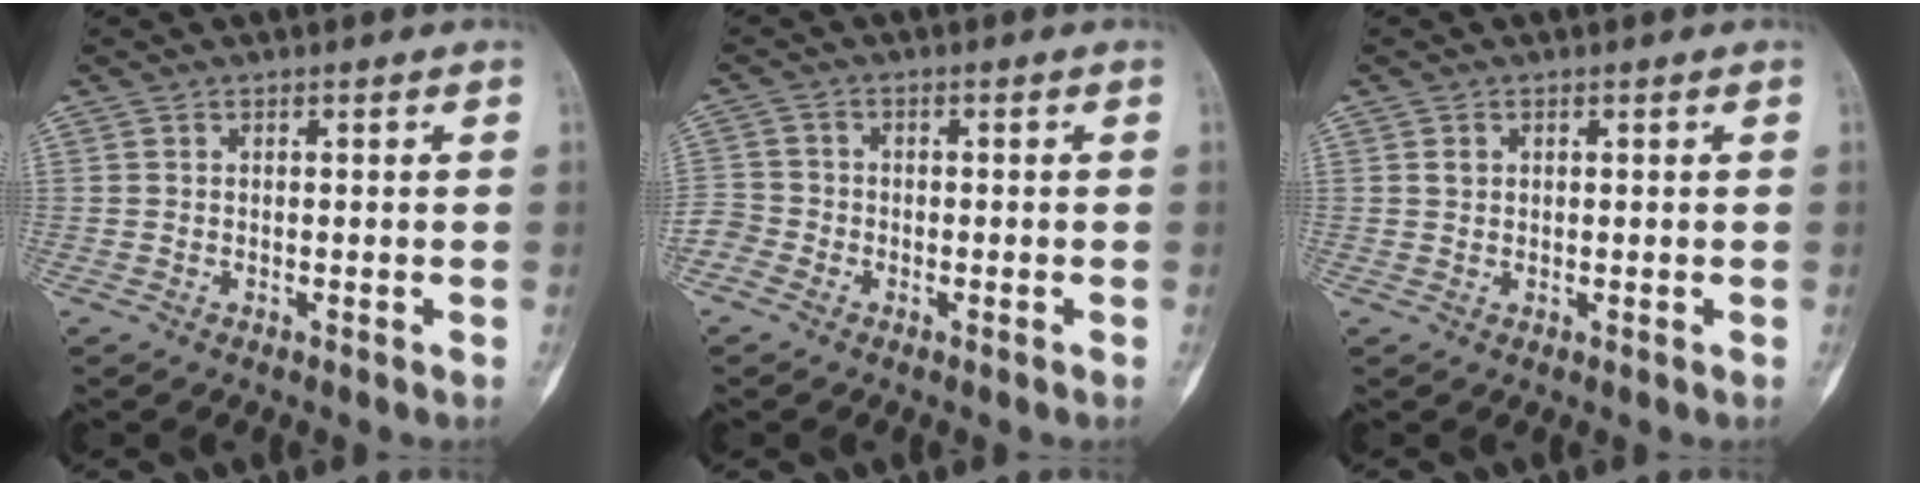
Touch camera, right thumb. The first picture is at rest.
{"total": 3.3, "force": [-2.0, 2.7, 0.3], "torque": [0.005, 0.013, -0.048]}
{"total": 1.1, "force": [0.4, 0.9, 0.5], "torque": [-0.001, 0.001, 0.007]}